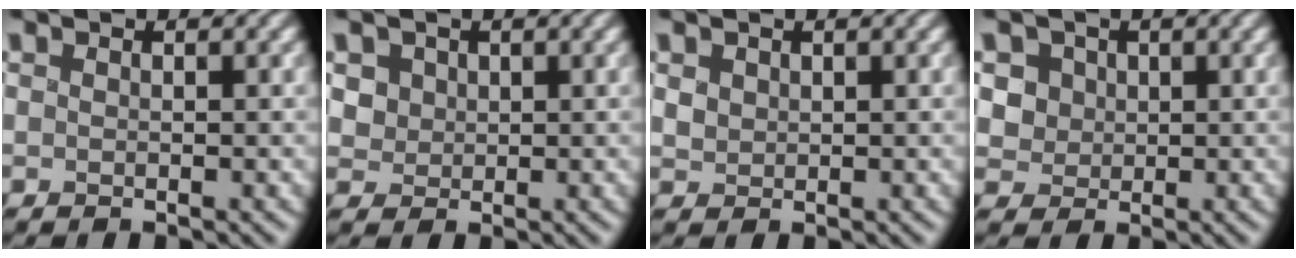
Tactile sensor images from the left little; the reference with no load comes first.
{"total": 2.0, "force": [0.4, 1.9, 0.6], "torque": [-0.018, -0.010, 0.016]}
{"total": 1.3, "force": [0.4, 1.1, 0.5], "torque": [-0.012, 0.000, 0.010]}
{"total": 3.7, "force": [0.7, 3.3, 1.4], "torque": [-0.040, 0.002, 0.016]}